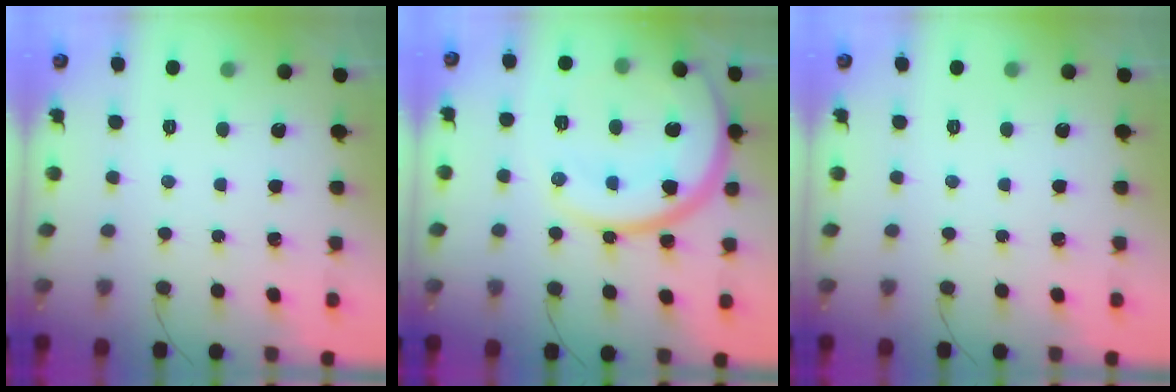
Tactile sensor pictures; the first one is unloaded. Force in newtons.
{"total": 18.9, "press": 18.9, "slide": 1.2}
{"total": 0.0}